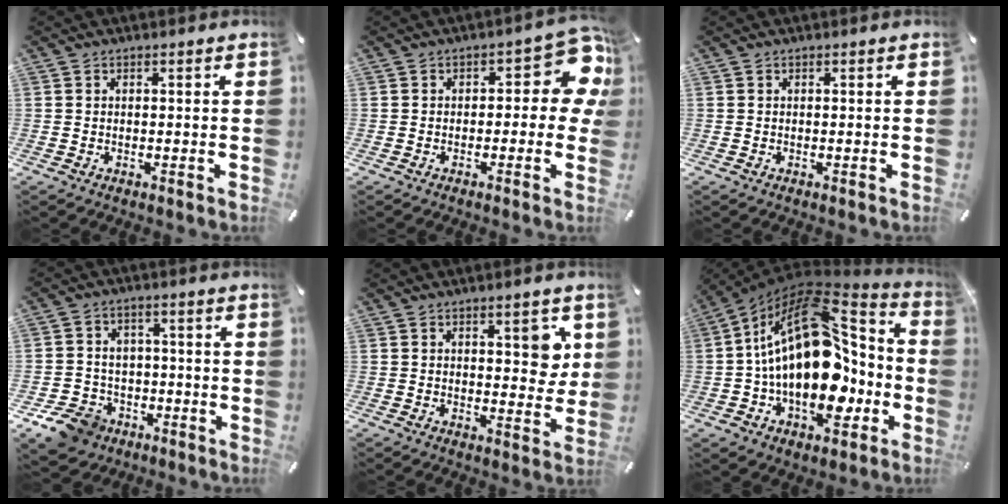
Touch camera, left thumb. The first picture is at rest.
{"total": 10.9, "force": [3.0, 5.1, 9.2], "torque": [-0.105, -0.026, 0.048]}
{"total": 0.0}
{"total": 10.1, "force": [-5.8, 7.8, 2.7], "torque": [-0.058, 0.047, -0.102]}
{"total": 7.4, "force": [2.9, 3.8, 5.6], "torque": [-0.060, -0.010, 0.040]}
{"total": 26.7, "force": [0.8, 16.0, 21.4], "torque": [-0.377, -0.037, 0.017]}